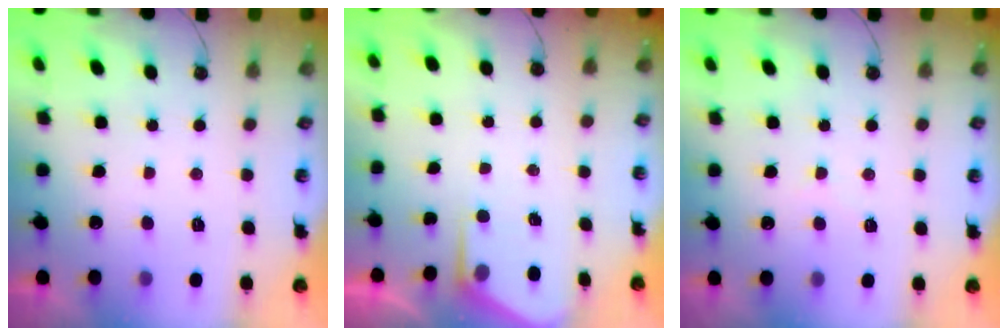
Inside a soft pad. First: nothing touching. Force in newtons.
{"total": 2.5, "press": 2.5, "slide": 0.4}
{"total": 4.8, "press": 4.7, "slide": 0.6}